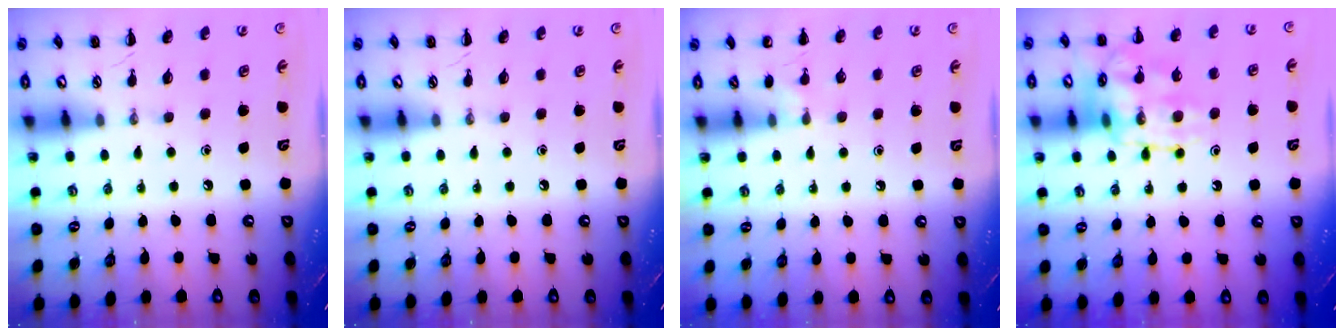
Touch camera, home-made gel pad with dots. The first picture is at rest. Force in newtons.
{"total": 0.0}
{"total": 5.5, "press": 5.3, "slide": 1.6}
{"total": 14.2, "press": 14.1, "slide": 1.1}